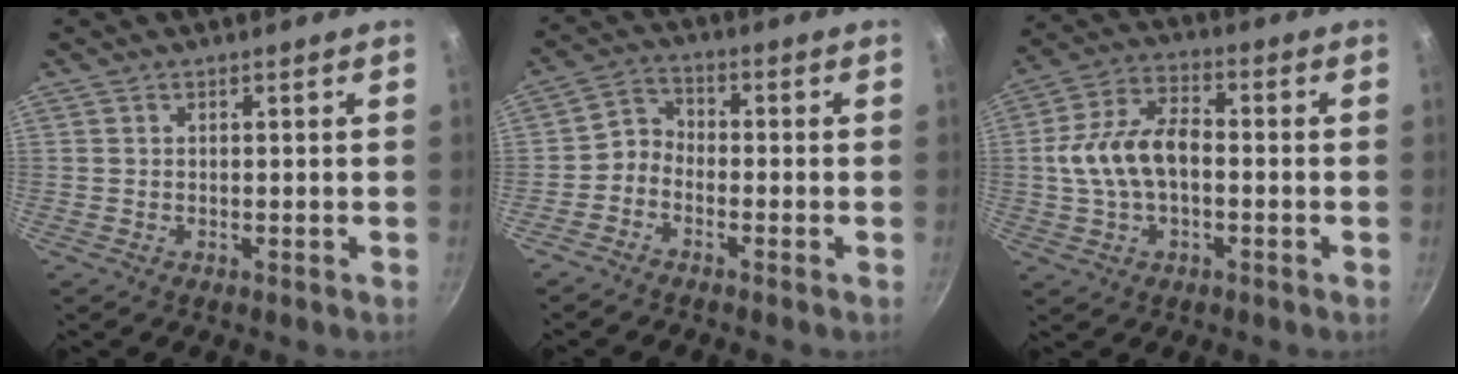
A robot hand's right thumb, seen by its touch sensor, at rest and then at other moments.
{"total": 3.7, "force": [-2.1, 2.6, 1.5], "torque": [-0.021, 0.038, -0.055]}
{"total": 12.0, "force": [-1.0, 7.1, 9.6], "torque": [-0.167, 0.036, -0.026]}